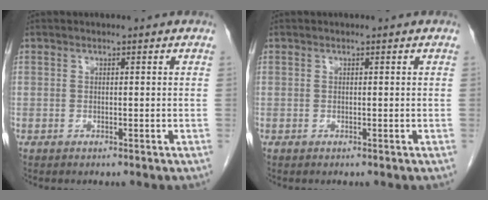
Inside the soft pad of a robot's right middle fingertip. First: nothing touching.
{"total": 0.0}